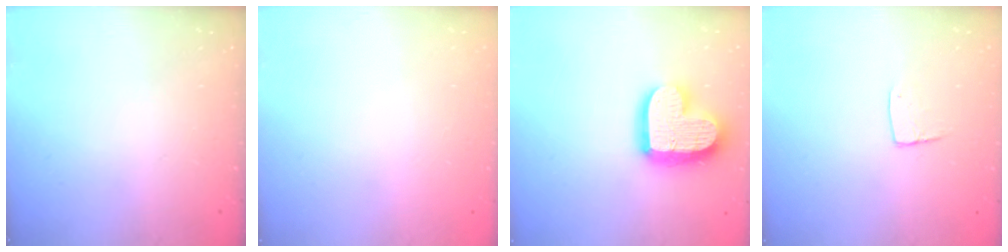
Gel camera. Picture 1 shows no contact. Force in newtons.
{"total": 0.5, "press": 0.5, "slide": 0.1}
{"total": 17.7, "press": 17.6, "slide": 1.3}
{"total": 5.9, "press": 5.9, "slide": 0.4}